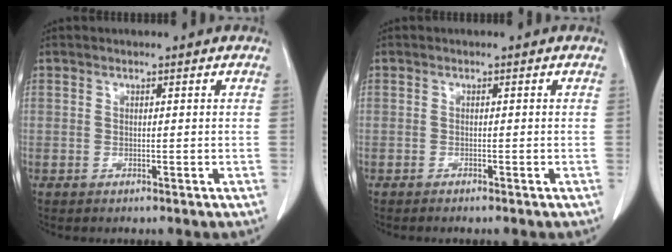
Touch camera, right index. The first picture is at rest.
{"total": 1.2, "force": [-1.0, 0.0, 0.7], "torque": [-0.012, -0.001, -0.012]}